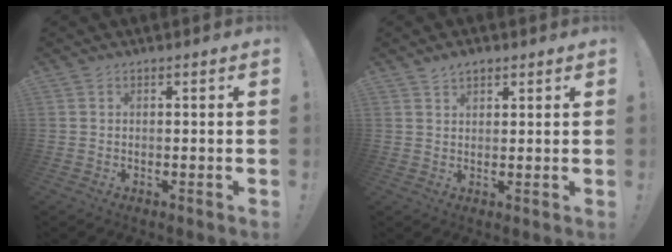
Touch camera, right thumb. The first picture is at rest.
{"total": 3.0, "force": [2.2, 1.7, 1.1], "torque": [-0.016, -0.009, 0.040]}